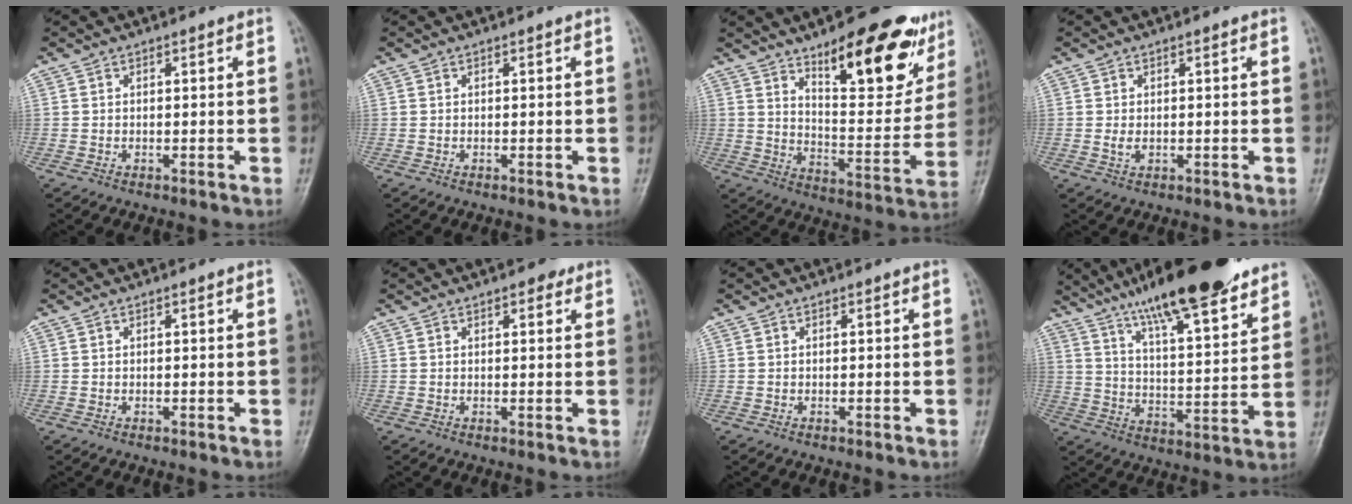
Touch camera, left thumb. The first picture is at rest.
{"total": 0.0}
{"total": 21.1, "force": [12.8, 7.7, 14.9], "torque": [-0.155, -0.070, 0.194]}
{"total": 1.8, "force": [0.2, 1.1, 1.5], "torque": [-0.023, -0.002, 0.004]}
{"total": 0.0}
{"total": 2.4, "force": [1.4, 1.2, 1.5], "torque": [-0.012, -0.003, 0.016]}
{"total": 0.0}
{"total": 21.1, "force": [15.2, 4.5, 13.8], "torque": [-0.199, -0.059, 0.248]}